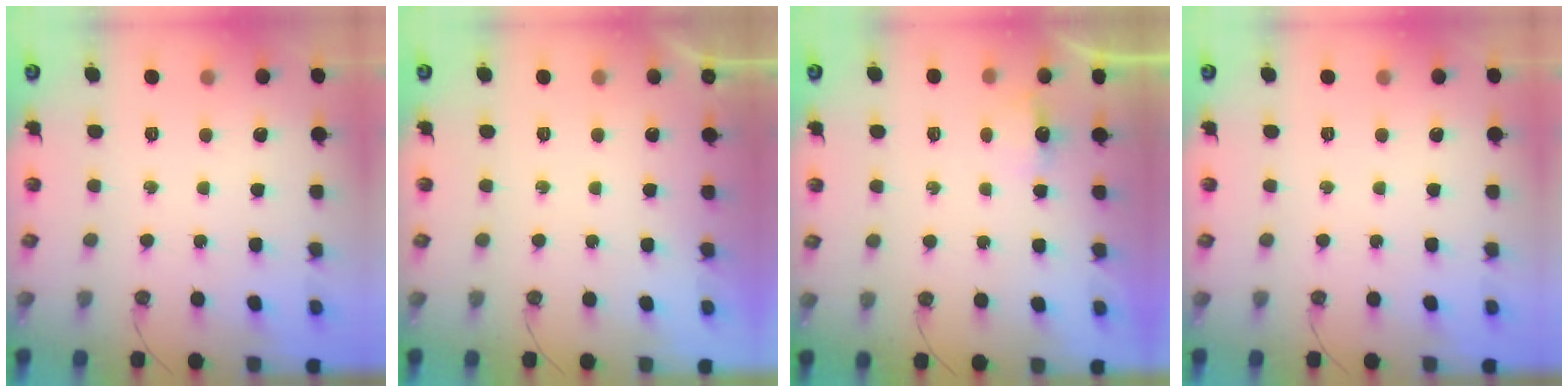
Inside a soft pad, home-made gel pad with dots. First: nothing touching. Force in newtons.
{"total": 0.0}
{"total": 2.6, "press": 2.6, "slide": 0.4}
{"total": 0.0}